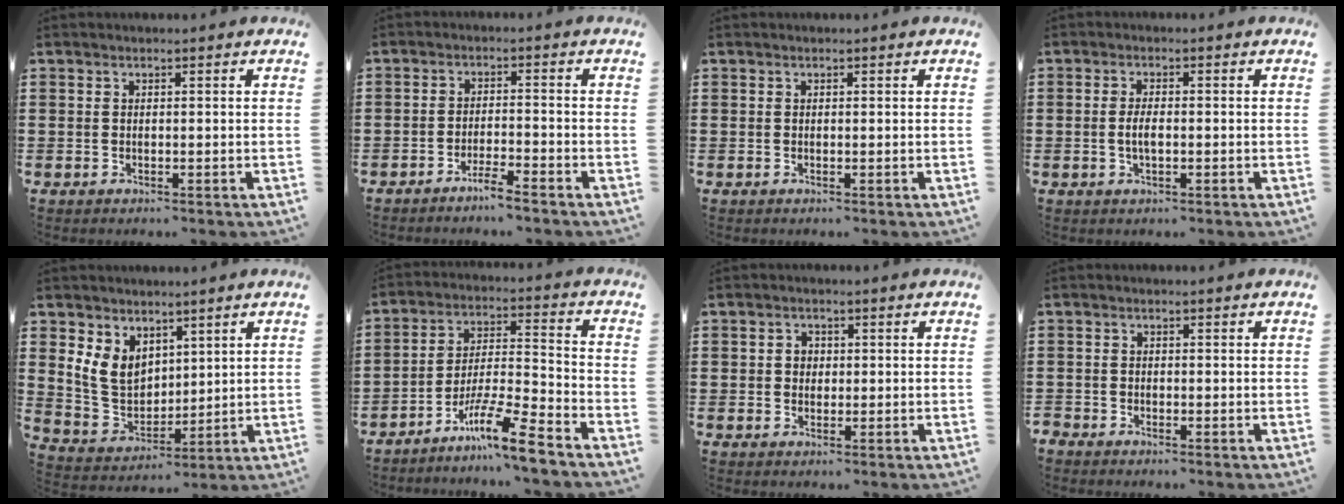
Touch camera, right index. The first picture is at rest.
{"total": 3.2, "force": [-3.0, -0.3, 1.0], "torque": [-0.025, 0.000, -0.060]}
{"total": 0.0}
{"total": 2.5, "force": [-0.4, 0.9, 2.3], "torque": [-0.051, -0.002, -0.010]}
{"total": 7.2, "force": [3.2, 5.6, 3.2], "torque": [-0.099, 0.003, 0.061]}
{"total": 10.3, "force": [-8.2, 0.2, 6.2], "torque": [-0.113, 0.009, -0.161]}
{"total": 1.8, "force": [0.1, 1.6, 0.7], "torque": [-0.018, 0.010, 0.000]}
{"total": 1.0, "force": [-0.9, 0.3, -0.1], "torque": [0.000, 0.002, -0.021]}